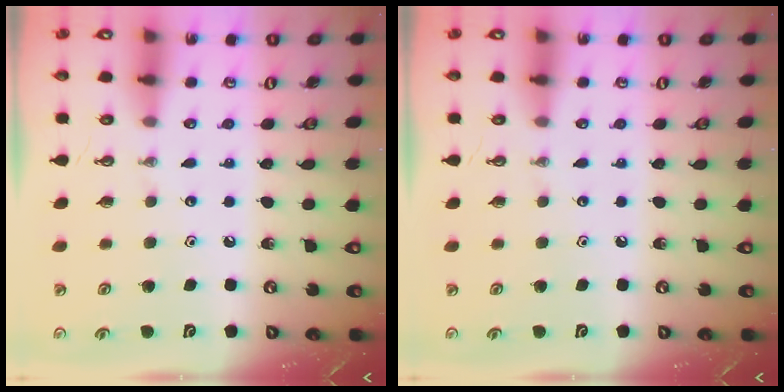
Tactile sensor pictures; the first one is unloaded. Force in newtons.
{"total": 0.0}